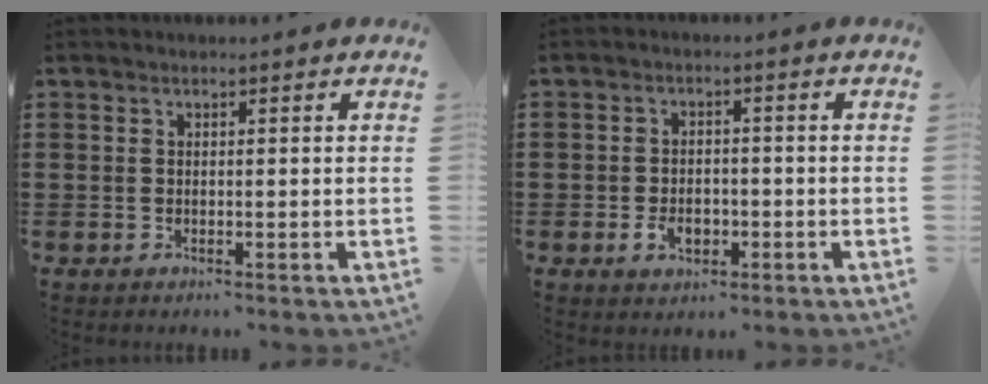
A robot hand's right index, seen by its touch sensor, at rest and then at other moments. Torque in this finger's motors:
{"motor_torque": [1.08, 1.06, 0.08, -0.02]}